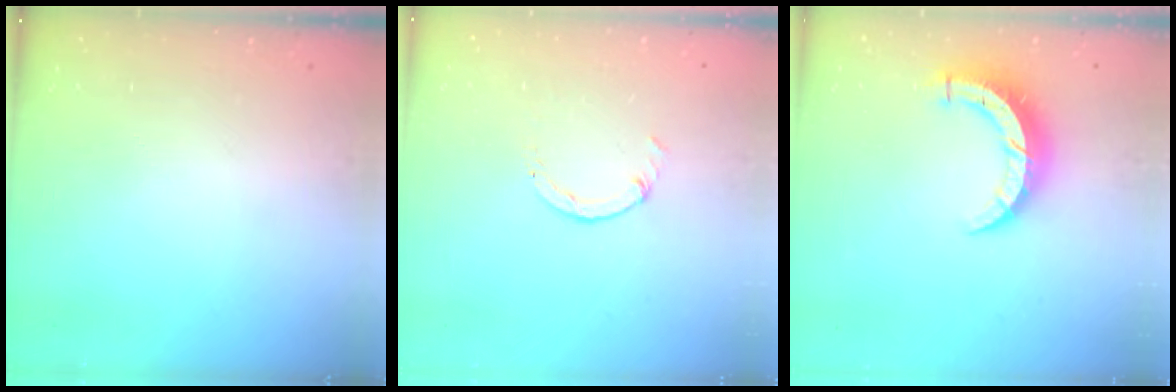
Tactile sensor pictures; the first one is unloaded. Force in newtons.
{"total": 1.1, "press": 1.1, "slide": 0.2}
{"total": 8.8, "press": 8.7, "slide": 0.9}